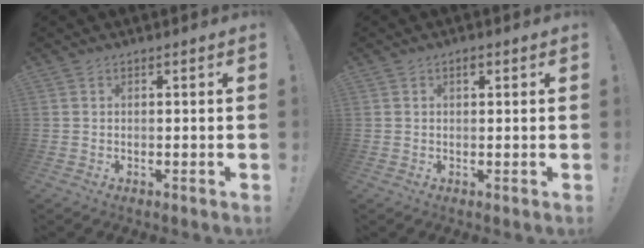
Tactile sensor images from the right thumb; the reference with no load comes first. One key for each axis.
{"total": 1.4, "fx": 0.8, "fy": 0.7, "fz": 1.0, "tx": -0.013, "ty": 0.000, "tz": 0.012}